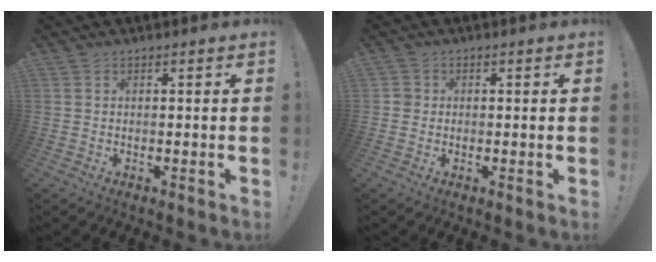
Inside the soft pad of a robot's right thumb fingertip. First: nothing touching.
{"total": 1.8, "force": [-0.1, 1.7, 0.6], "torque": [-0.002, 0.002, -0.003]}